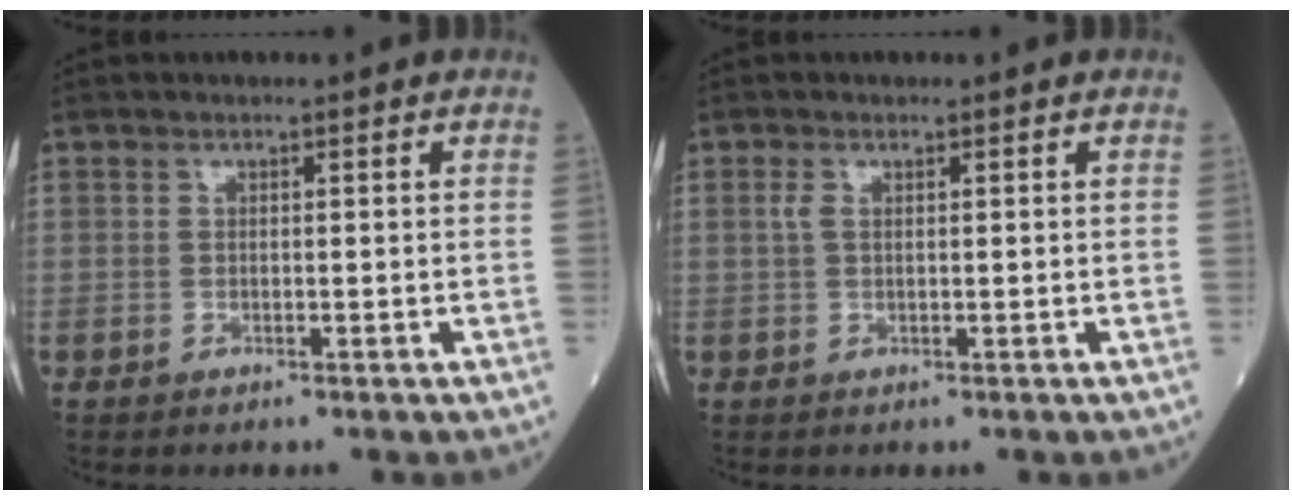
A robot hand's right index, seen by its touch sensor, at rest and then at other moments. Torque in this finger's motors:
{"motor_torque": [0.15, 0.16, 0.11, 0.01]}